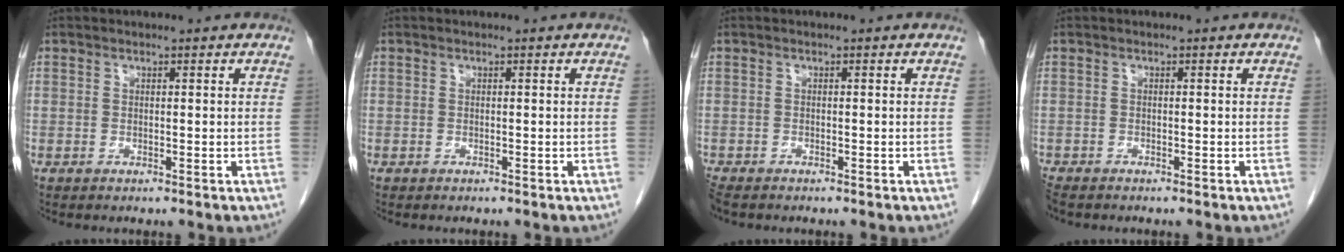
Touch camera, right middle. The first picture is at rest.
{"total": 0.0}
{"total": 2.3, "force": [-2.0, 0.8, 0.9], "torque": [-0.024, -0.007, -0.035]}
{"total": 2.1, "force": [-1.8, 0.8, 0.7], "torque": [-0.019, -0.006, -0.033]}